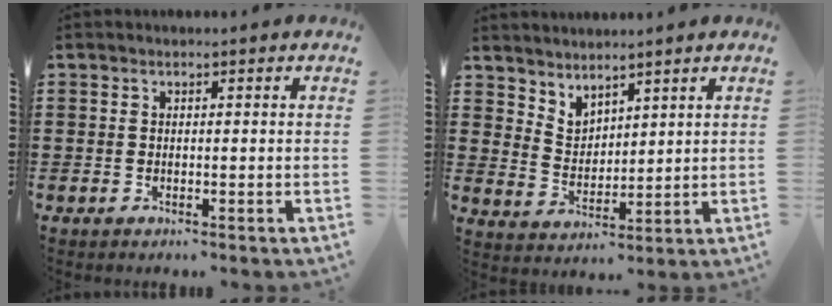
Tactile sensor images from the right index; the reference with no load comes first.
{"total": 3.7, "force": [3.5, 1.2, -0.3], "torque": [-0.007, -0.009, 0.068]}